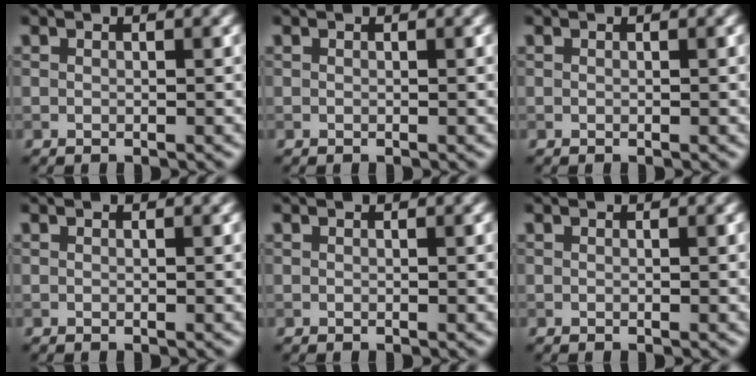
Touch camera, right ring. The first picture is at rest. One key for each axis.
{"total": 0.0}
{"total": 0.0}
{"total": 0.0}
{"total": 0.0}
{"total": 0.0}